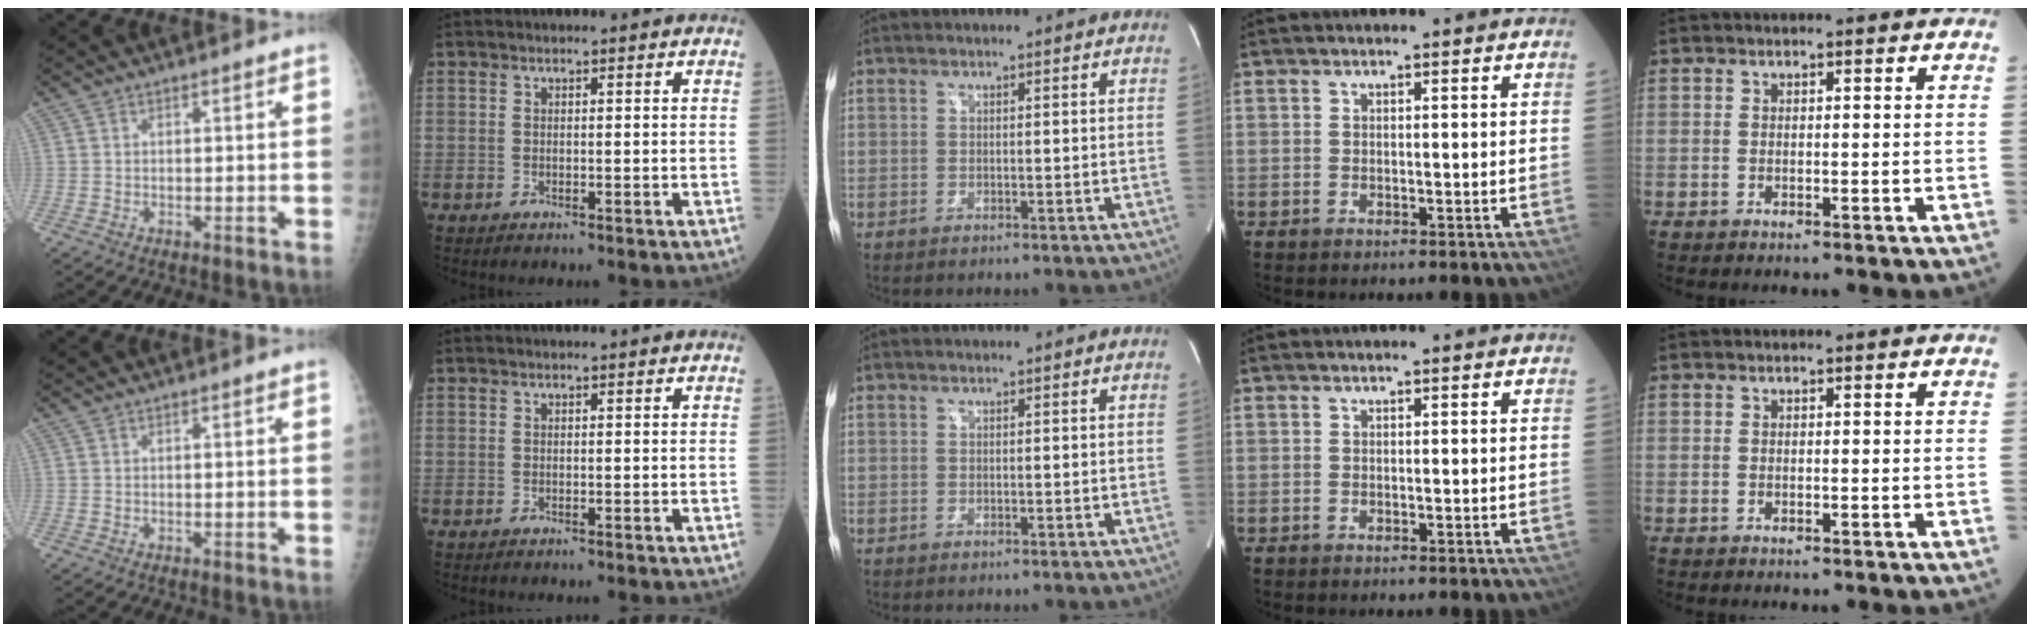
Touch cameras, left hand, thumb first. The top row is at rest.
{}